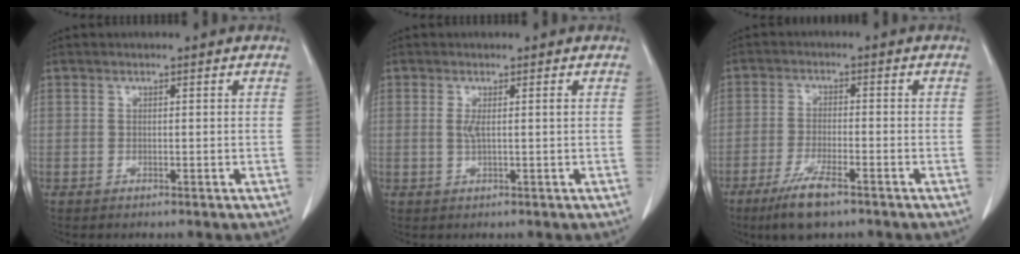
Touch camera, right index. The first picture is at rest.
{"total": 1.8, "force": [0.2, 0.0, 1.8], "torque": [-0.039, 0.001, 0.005]}
{"total": 7.0, "force": [-4.7, 1.1, 5.1], "torque": [-0.102, -0.014, -0.080]}